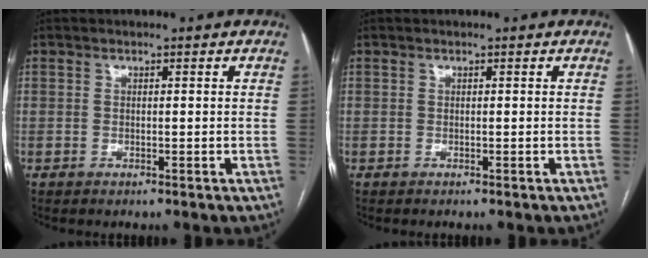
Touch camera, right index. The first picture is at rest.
{"total": 0.0}